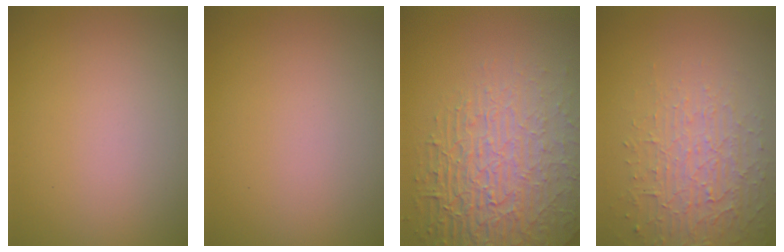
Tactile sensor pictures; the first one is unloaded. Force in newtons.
{"total": 0.0}
{"total": 7.3, "press": 5.7, "slide": 4.6}
{"total": 3.7, "press": 3.2, "slide": 1.9}